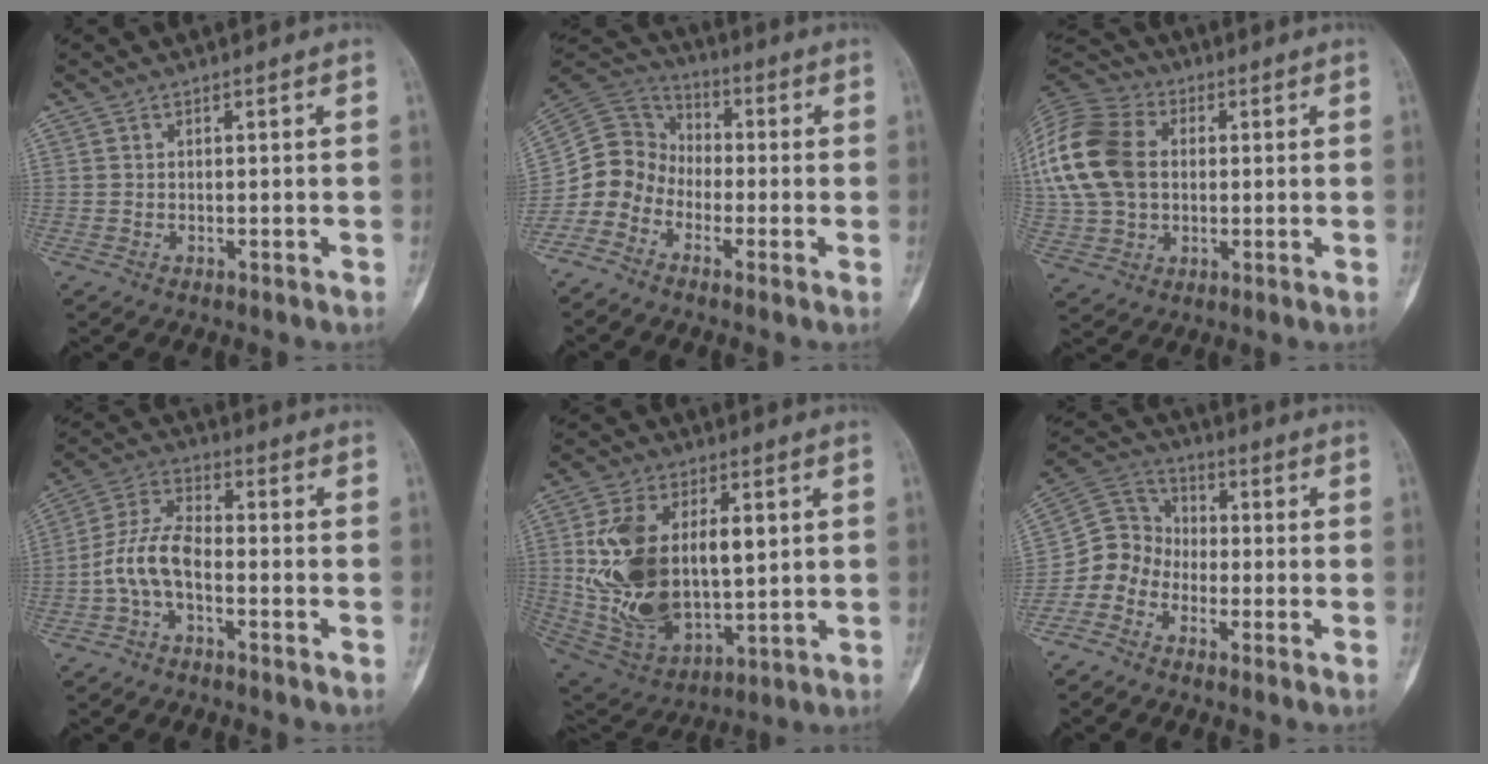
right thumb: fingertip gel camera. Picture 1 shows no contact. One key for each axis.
{"total": 9.4, "fx": -4.5, "fy": 7.8, "fz": 2.6, "tx": -0.032, "ty": 0.063, "tz": -0.102}
{"total": 20.5, "fx": 2.5, "fy": 14.9, "fz": 13.9, "tx": -0.310, "ty": 0.017, "tz": 0.049}
{"total": 8.3, "fx": -2.6, "fy": 4.2, "fz": 6.7, "tx": -0.141, "ty": 0.035, "tz": -0.058}
{"total": 22.2, "fx": 2.8, "fy": 13.0, "fz": 17.8, "tx": -0.317, "ty": -0.016, "tz": 0.069}
{"total": 7.6, "fx": -3.8, "fy": 6.4, "fz": 1.7, "tx": -0.013, "ty": 0.056, "tz": -0.090}